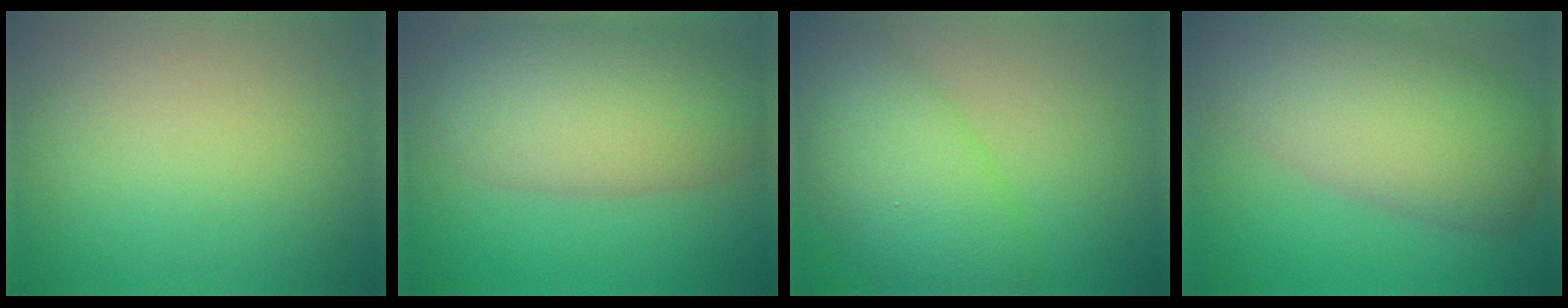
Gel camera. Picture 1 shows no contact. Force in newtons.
{"total": 8.3, "press": 8.3, "slide": 0.2}
{"total": 8.2, "press": 8.2, "slide": 0.3}
{"total": 9.6, "press": 9.6, "slide": 0.5}